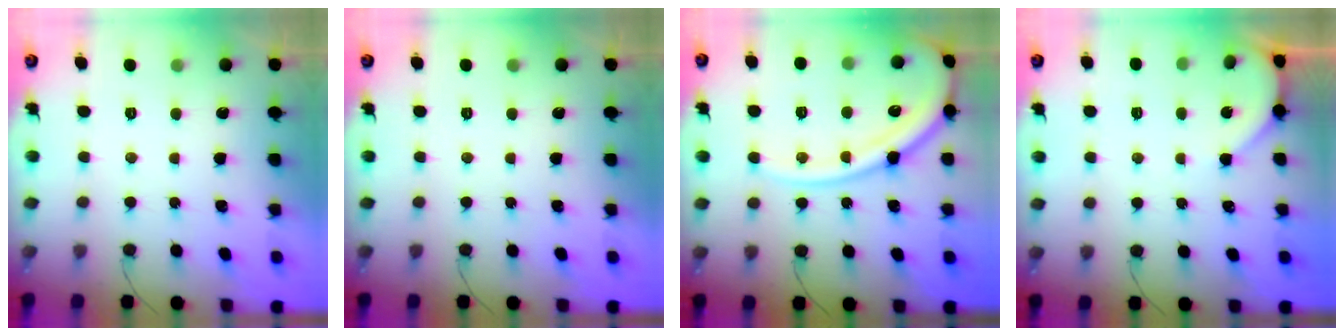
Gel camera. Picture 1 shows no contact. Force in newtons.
{"total": 0.0}
{"total": 16.2, "press": 16.2, "slide": 1.7}
{"total": 2.1, "press": 2.1, "slide": 0.3}